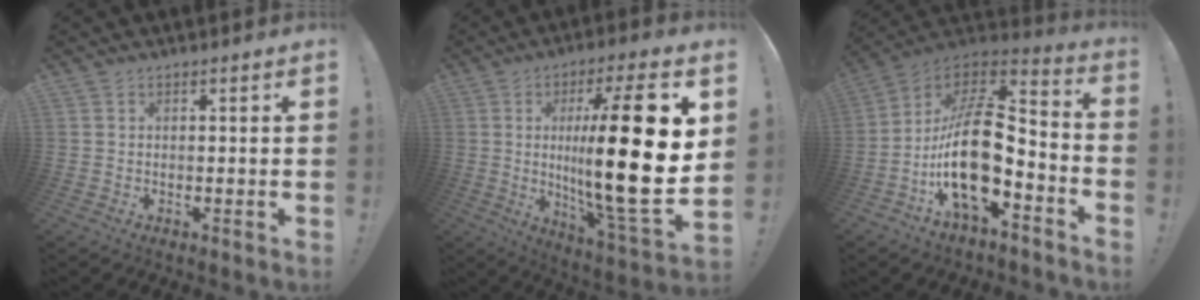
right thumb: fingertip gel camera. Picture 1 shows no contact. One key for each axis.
{"total": 26.5, "fx": 1.9, "fy": 5.1, "fz": 26.0, "tx": -0.437, "ty": -0.025, "tz": 0.023}
{"total": 21.1, "fx": -4.6, "fy": 10.0, "fz": 18.0, "tx": -0.350, "ty": 0.021, "tz": -0.075}